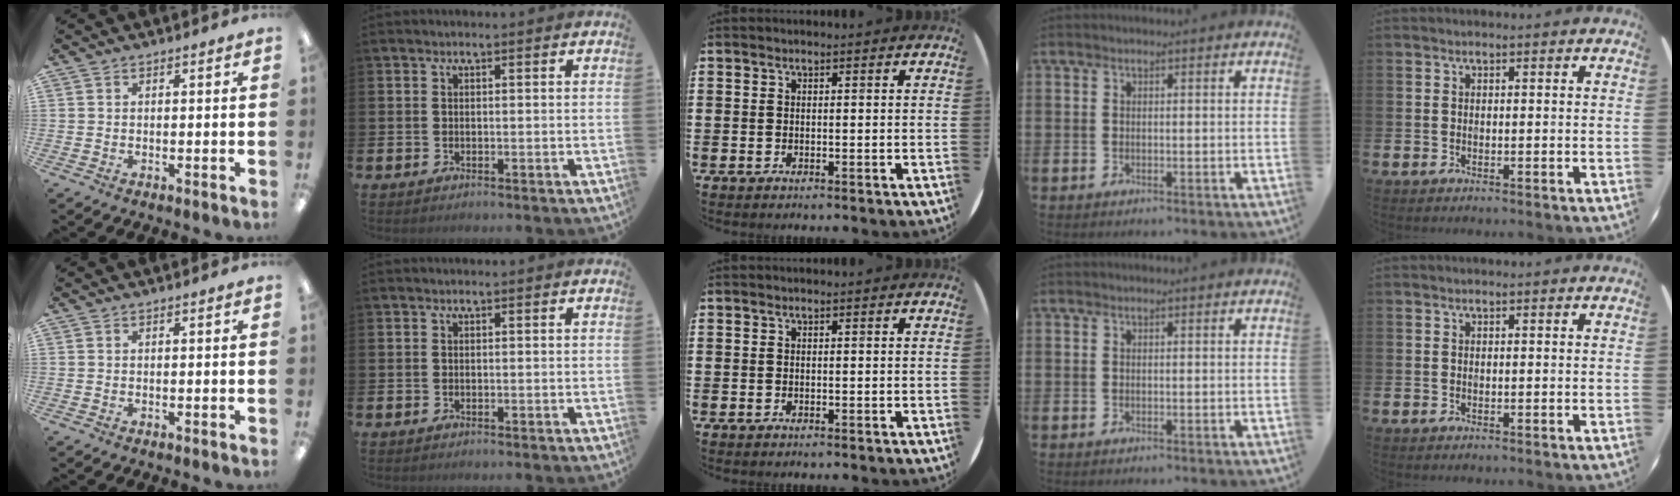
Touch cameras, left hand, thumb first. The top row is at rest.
{}